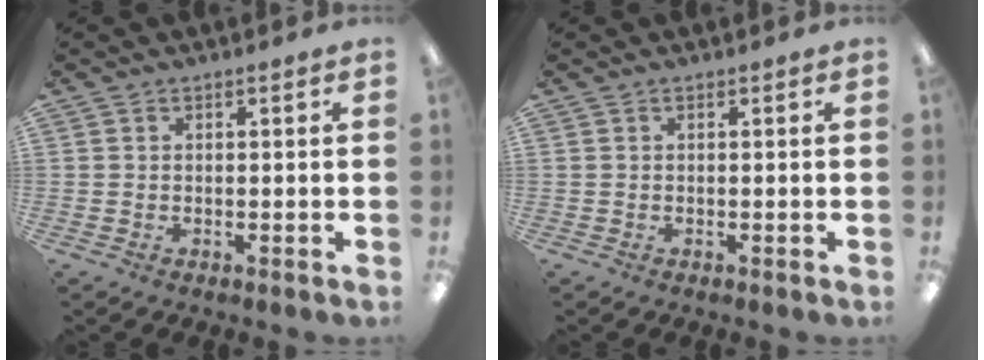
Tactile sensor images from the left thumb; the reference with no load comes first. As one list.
[{"total": 0.0}]